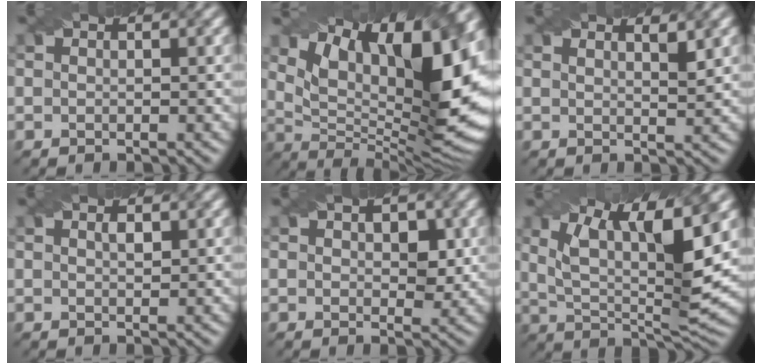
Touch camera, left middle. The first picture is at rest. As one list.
[{"total": 15.3, "force": [6.1, 5.7, 12.8], "torque": [-0.201, 0.008, 0.110]}, {"total": 2.4, "force": [1.8, 0.8, 1.4], "torque": [-0.004, -0.001, 0.014]}, {"total": 0.9, "force": [0.4, 0.4, 0.7], "torque": [-0.016, 0.000, 0.009]}, {"total": 3.0, "force": [0.9, 1.8, 2.3], "torque": [-0.026, -0.004, 0.015]}, {"total": 10.1, "force": [3.5, 3.3, 8.9], "torque": [-0.162, -0.004, 0.063]}]